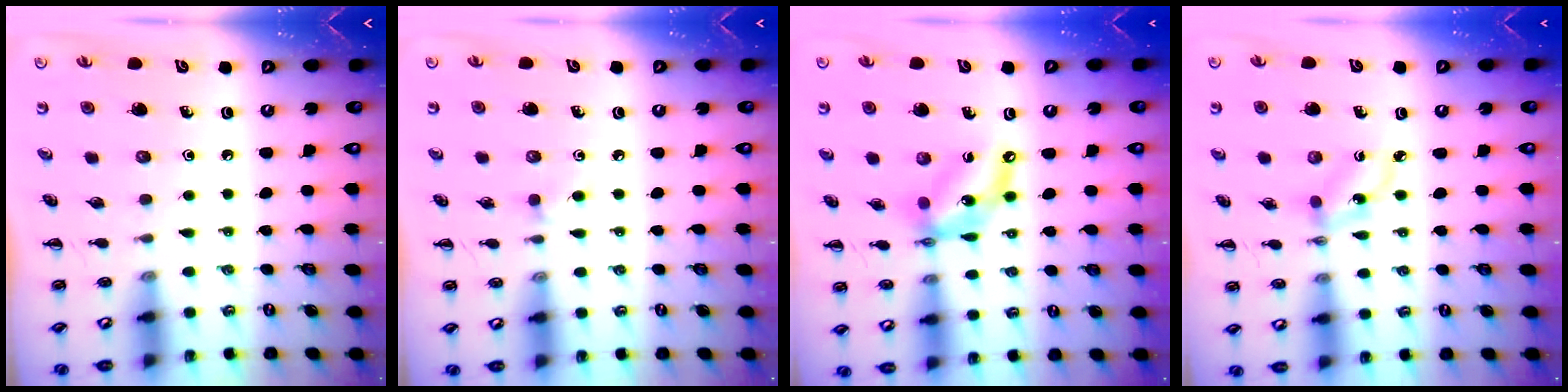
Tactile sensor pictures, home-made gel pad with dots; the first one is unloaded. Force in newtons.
{"total": 3.7, "press": 3.4, "slide": 1.6}
{"total": 11.2, "press": 10.8, "slide": 2.9}
{"total": 2.3, "press": 2.2, "slide": 0.5}